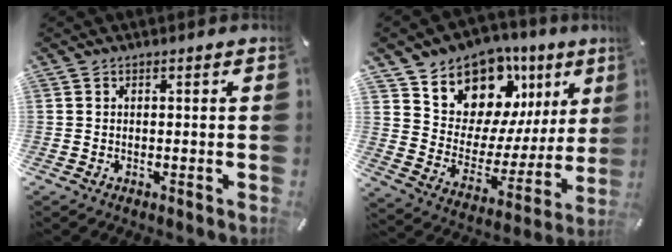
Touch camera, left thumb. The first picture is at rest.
{"total": 12.8, "force": [10.0, 7.5, 2.5], "torque": [-0.050, -0.103, 0.176]}